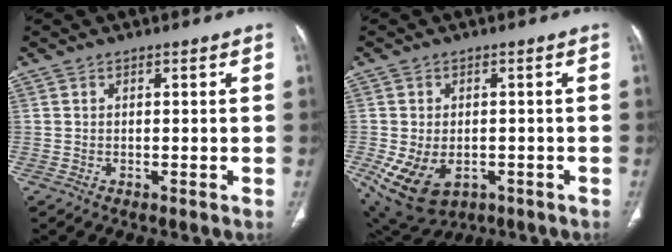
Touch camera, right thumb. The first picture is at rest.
{"total": 11.2, "force": [-3.5, 7.6, 7.4], "torque": [-0.137, 0.005, -0.037]}